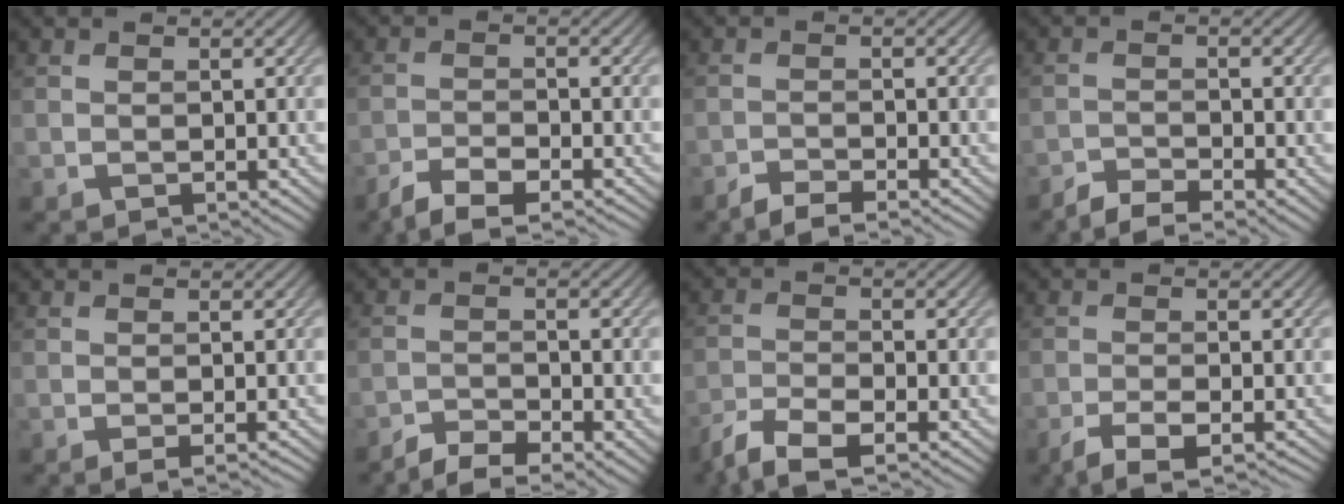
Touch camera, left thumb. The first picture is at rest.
{"total": 4.4, "force": [-3.5, 1.0, 2.4], "torque": [-0.049, -0.004, -0.070]}
{"total": 2.6, "force": [-2.2, 0.3, 1.3], "torque": [-0.021, 0.001, -0.050]}
{"total": 3.7, "force": [-3.2, 0.6, 1.8], "torque": [-0.034, -0.002, -0.063]}
{"total": 1.3, "force": [-0.6, 0.2, 1.1], "torque": [-0.015, 0.001, -0.011]}
{"total": 4.4, "force": [-3.6, 1.1, 2.4], "torque": [-0.044, -0.003, -0.064]}
{"total": 5.1, "force": [-3.8, 1.1, 3.1], "torque": [-0.067, -0.009, -0.079]}
{"total": 4.0, "force": [-2.6, 0.8, 2.9], "torque": [-0.054, -0.004, -0.051]}